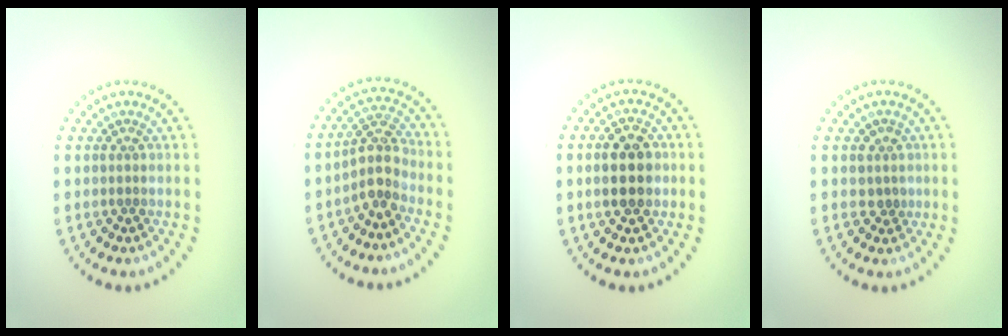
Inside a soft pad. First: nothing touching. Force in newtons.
{"total": 2.9, "press": 2.3, "slide": 1.8}
{"total": 3.6, "press": 3.6, "slide": 0.2}
{"total": 1.3, "press": 1.1, "slide": 0.7}